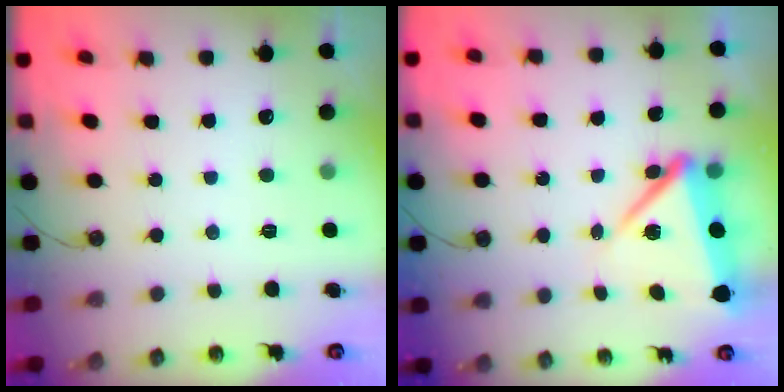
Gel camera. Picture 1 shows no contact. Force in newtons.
{"total": 9.4, "press": 9.3, "slide": 1.4}